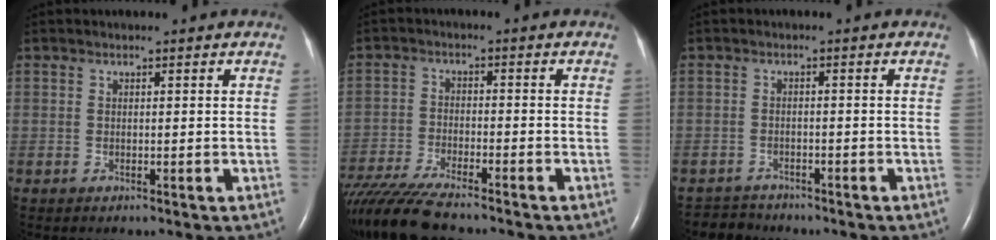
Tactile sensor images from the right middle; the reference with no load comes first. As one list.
[{"total": 11.0, "force": [-9.5, 0.9, 5.6], "torque": [-0.102, -0.032, -0.162]}, {"total": 3.3, "force": [-3.0, 0.8, -1.0], "torque": [0.011, -0.009, -0.053]}]